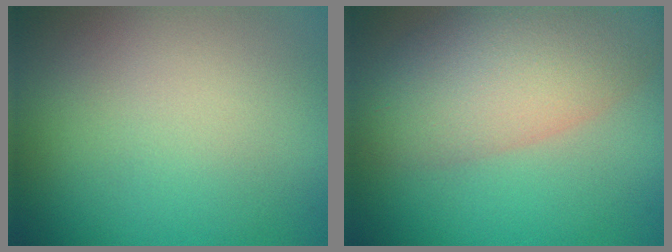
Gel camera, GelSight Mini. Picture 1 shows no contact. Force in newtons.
{"total": 7.9, "press": 7.9, "slide": 0.6}